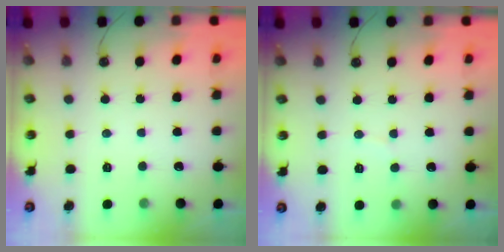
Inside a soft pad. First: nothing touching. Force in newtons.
{"total": 2.8, "press": 2.8, "slide": 0.2}